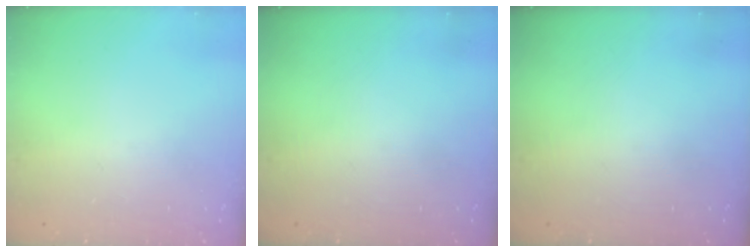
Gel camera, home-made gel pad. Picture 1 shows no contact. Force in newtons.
{"total": 0.0}
{"total": 0.0}